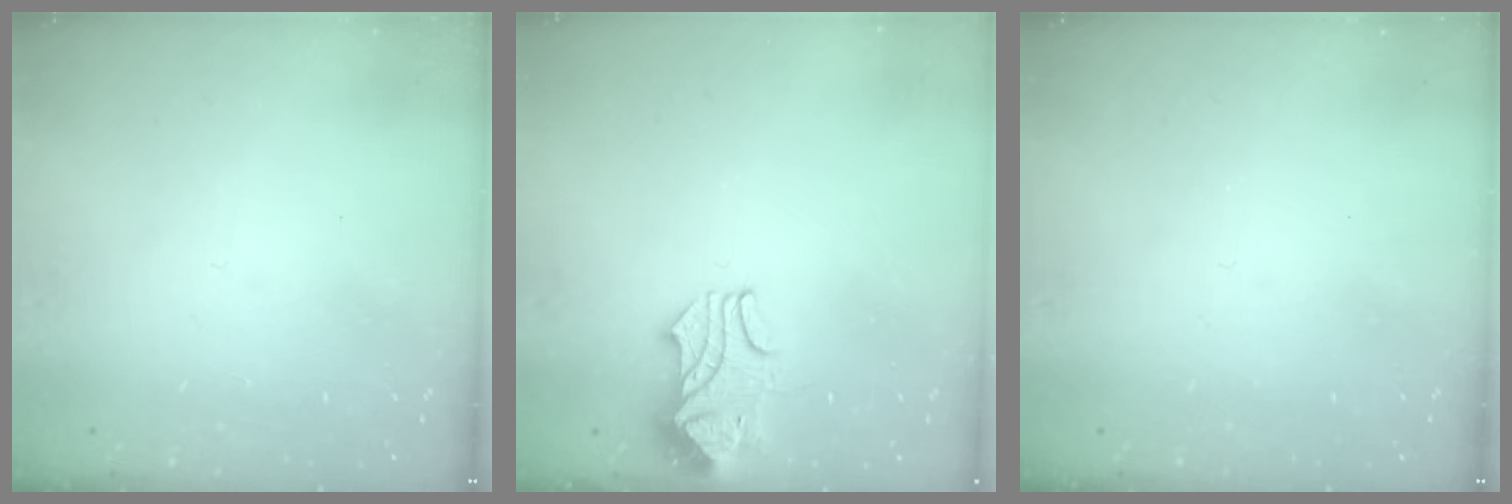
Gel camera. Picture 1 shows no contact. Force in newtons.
{"total": 2.2, "press": 2.0, "slide": 0.8}
{"total": 0.0}